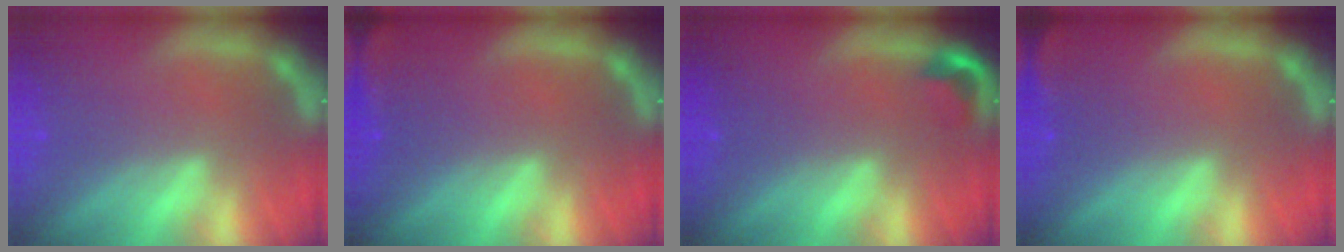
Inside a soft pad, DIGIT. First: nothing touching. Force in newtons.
{"total": 5.0}
{"total": 1.9}
{"total": 3.5}